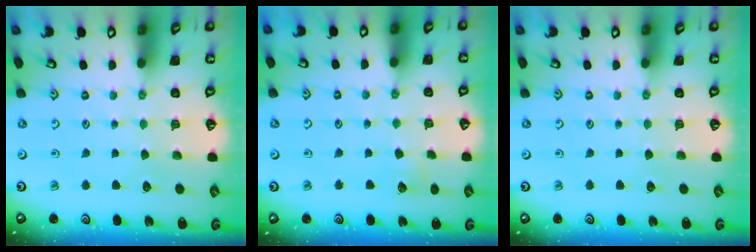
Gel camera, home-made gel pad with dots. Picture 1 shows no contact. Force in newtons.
{"total": 4.3, "press": 4.3, "slide": 0.4}
{"total": 0.0}